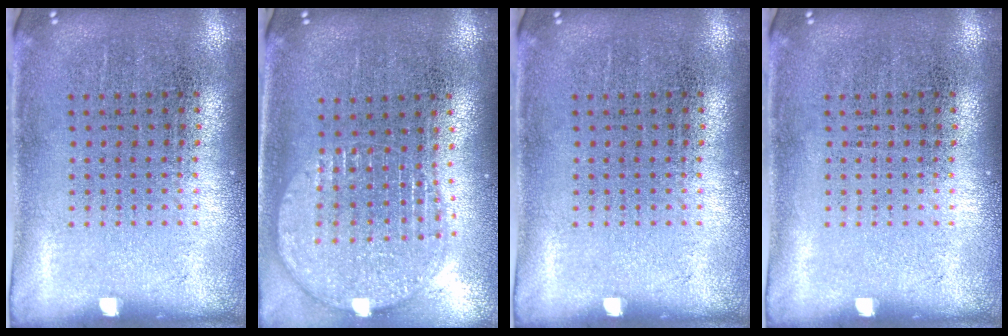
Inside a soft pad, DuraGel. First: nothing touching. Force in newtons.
{"total": 1.7, "press": 1.5, "slide": 0.9}
{"total": 0.0}
{"total": 0.0}